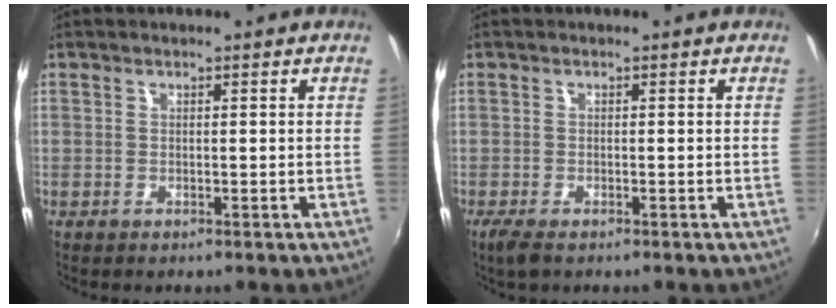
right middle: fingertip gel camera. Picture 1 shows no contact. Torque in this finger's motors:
{"motor_torque": [0.73, -0.76, 0.16, 0.07]}